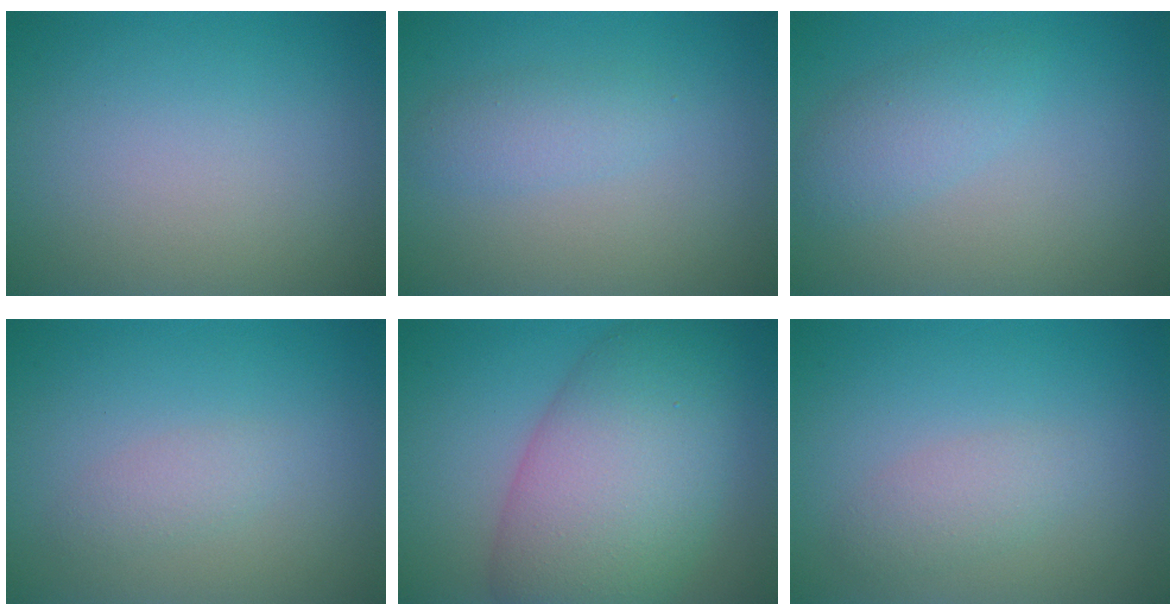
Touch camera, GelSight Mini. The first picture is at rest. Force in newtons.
{"total": 2.0, "press": 2.0, "slide": 0.1}
{"total": 2.5, "press": 2.5, "slide": 0.0}
{"total": 1.3, "press": 1.3, "slide": 0.1}
{"total": 10.8, "press": 10.8, "slide": 0.3}
{"total": 1.9, "press": 1.9, "slide": 0.1}